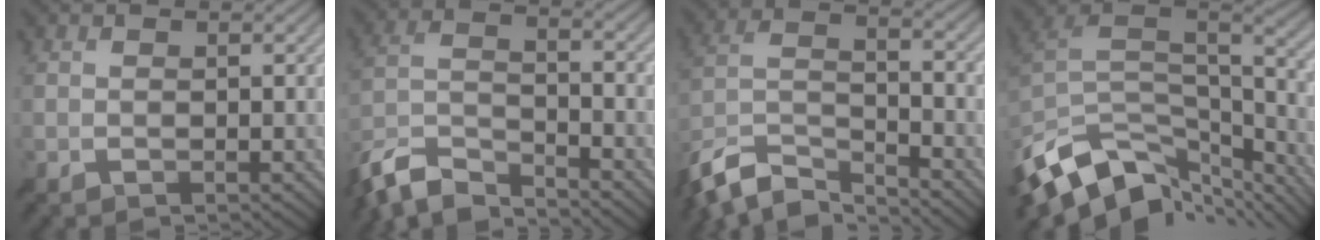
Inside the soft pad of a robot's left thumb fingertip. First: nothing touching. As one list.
[{"total": 9.7, "force": [-8.7, 2.2, 3.9], "torque": [-0.083, -0.006, -0.177]}, {"total": 10.7, "force": [-8.9, 3.0, 5.2], "torque": [-0.116, -0.012, -0.179]}, {"total": 14.4, "force": [-8.9, 7.9, 8.2], "torque": [-0.206, -0.020, -0.143]}]